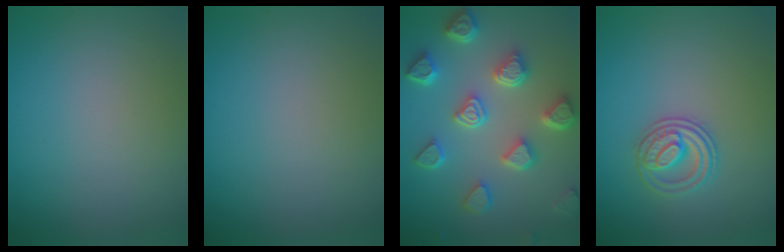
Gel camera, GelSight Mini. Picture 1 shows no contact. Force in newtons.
{"total": 0.0}
{"total": 6.6, "press": 5.3, "slide": 3.8}
{"total": 2.6, "press": 2.6, "slide": 0.5}